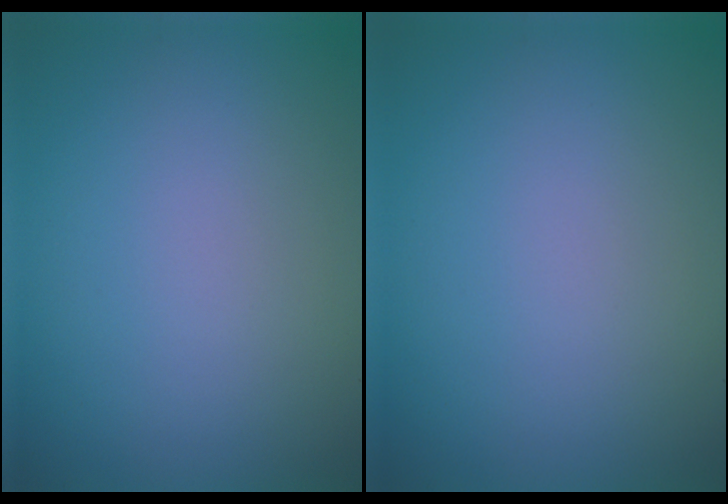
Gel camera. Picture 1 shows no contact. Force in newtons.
{"total": 0.0}